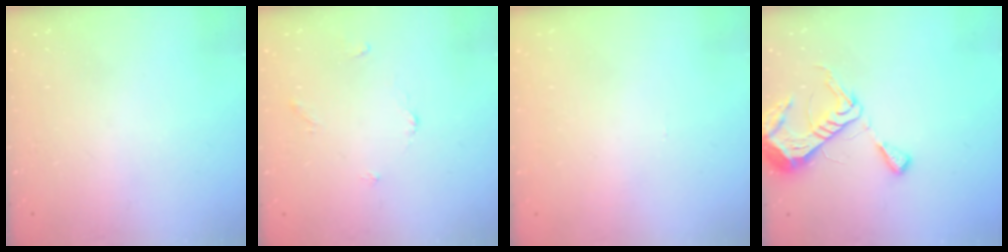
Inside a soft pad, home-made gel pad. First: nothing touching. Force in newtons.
{"total": 2.9, "press": 2.9, "slide": 0.5}
{"total": 0.5, "press": 0.5, "slide": 0.2}
{"total": 10.7, "press": 10.6, "slide": 1.3}